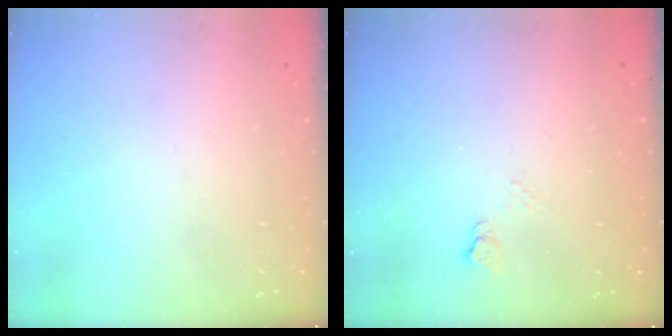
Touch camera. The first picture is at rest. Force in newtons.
{"total": 4.9, "press": 4.8, "slide": 0.6}